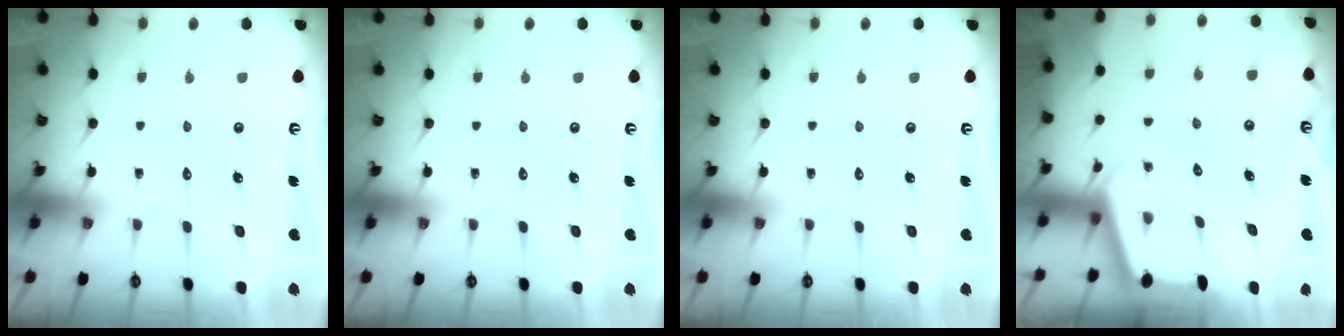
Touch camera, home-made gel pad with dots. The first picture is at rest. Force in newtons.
{"total": 0.0}
{"total": 0.0}
{"total": 2.2, "press": 2.2, "slide": 0.1}